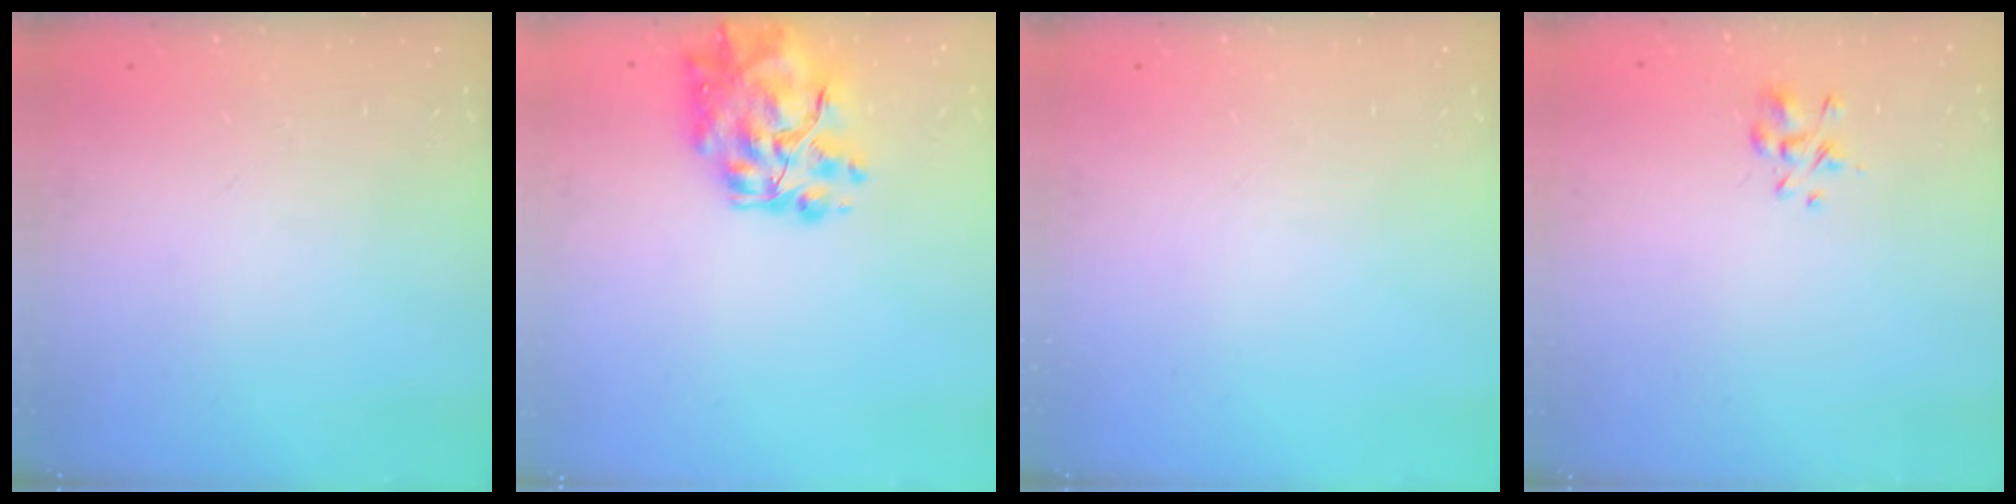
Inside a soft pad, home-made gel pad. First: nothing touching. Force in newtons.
{"total": 14.2, "press": 13.6, "slide": 4.0}
{"total": 0.0}
{"total": 2.3, "press": 2.1, "slide": 0.9}